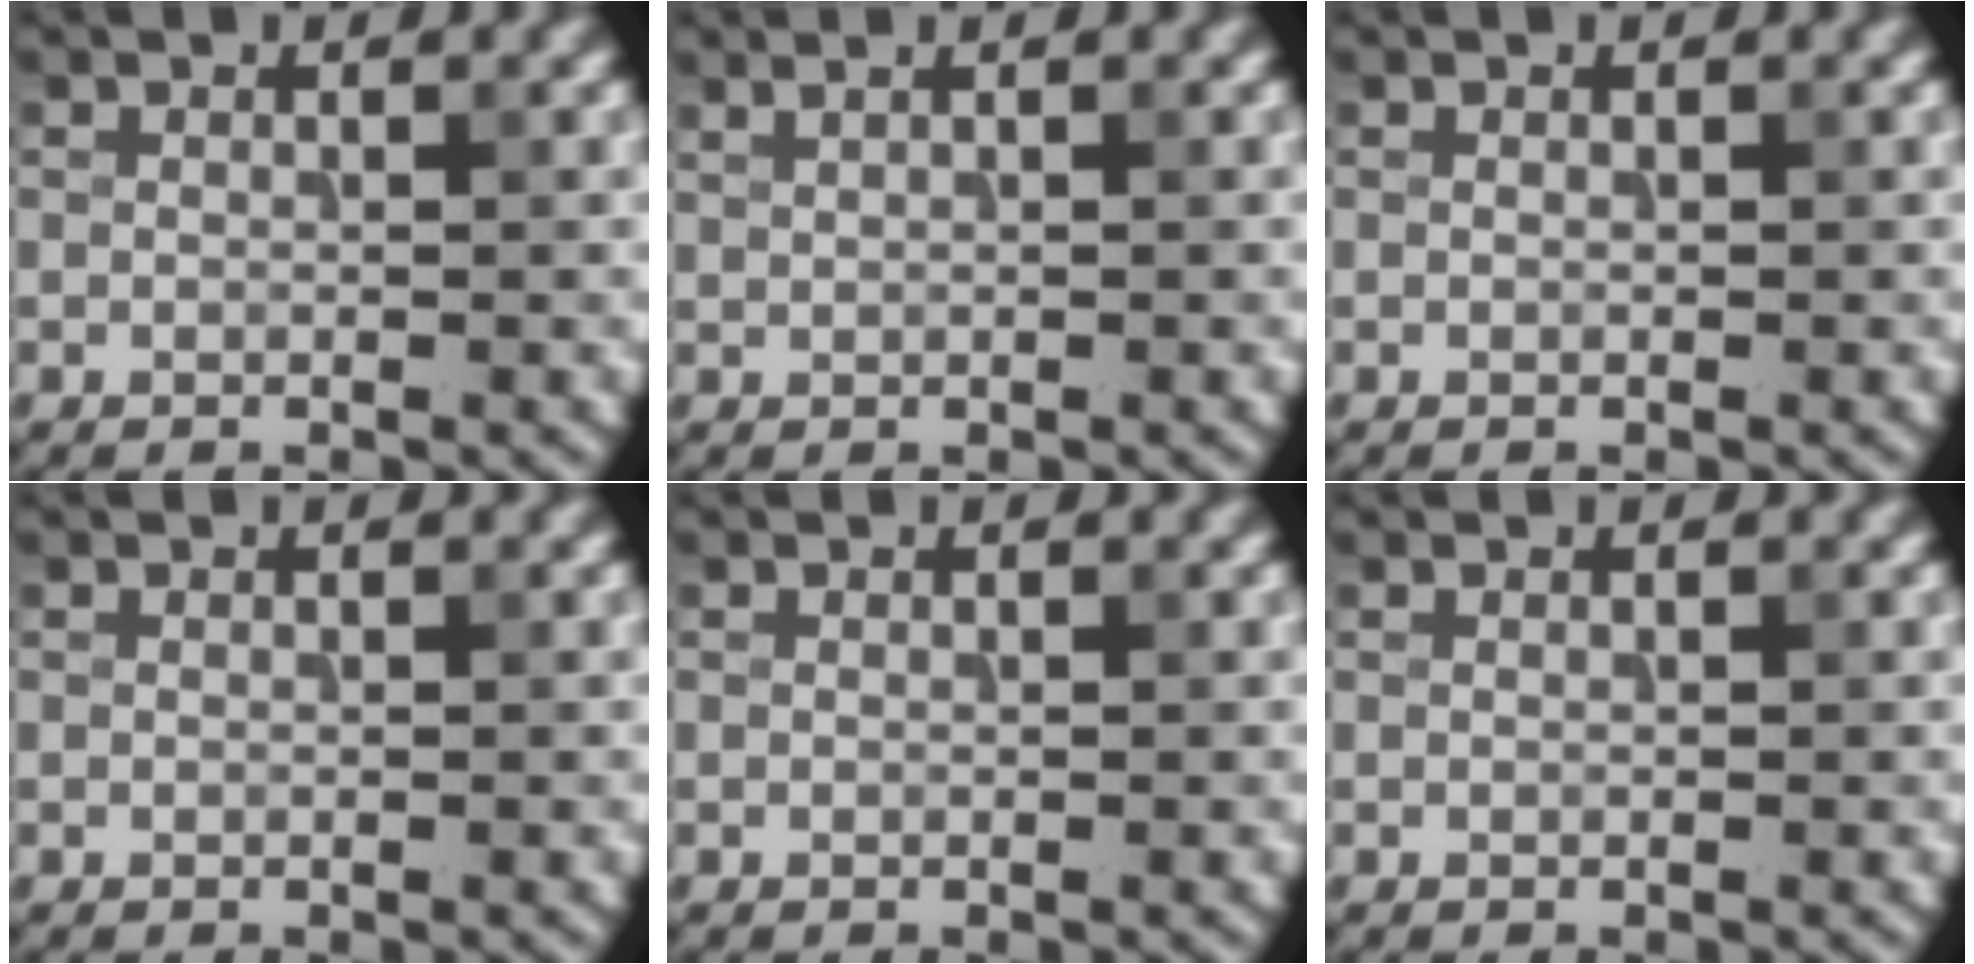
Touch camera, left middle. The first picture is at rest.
{"total": 1.6, "force": [1.1, 0.6, 0.9], "torque": [-0.011, -0.001, 0.012]}
{"total": 0.0}
{"total": 0.0}
{"total": 0.0}
{"total": 0.0}